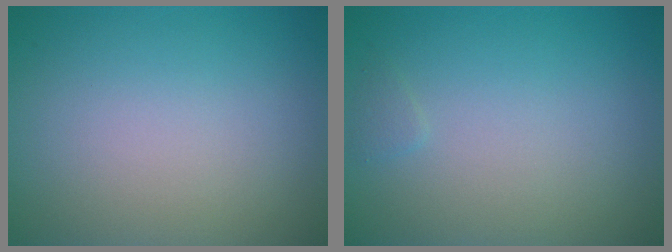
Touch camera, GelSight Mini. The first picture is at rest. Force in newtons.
{"total": 0.5, "press": 0.5, "slide": 0.0}